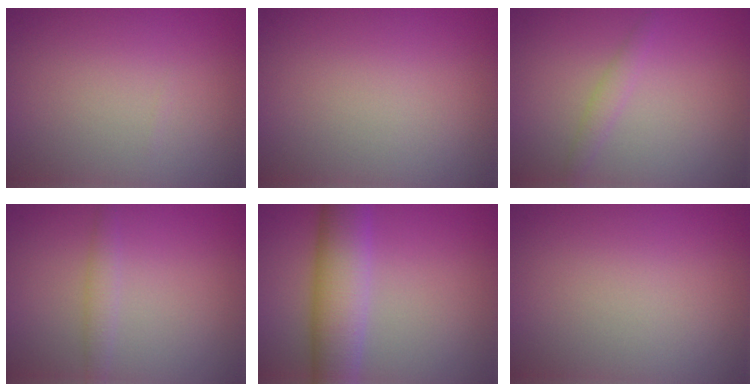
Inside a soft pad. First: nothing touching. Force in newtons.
{"total": 0.0}
{"total": 1.2, "press": 1.2, "slide": 0.1}
{"total": 1.4, "press": 1.4, "slide": 0.0}
{"total": 6.6, "press": 6.6, "slide": 0.2}
{"total": 0.0}